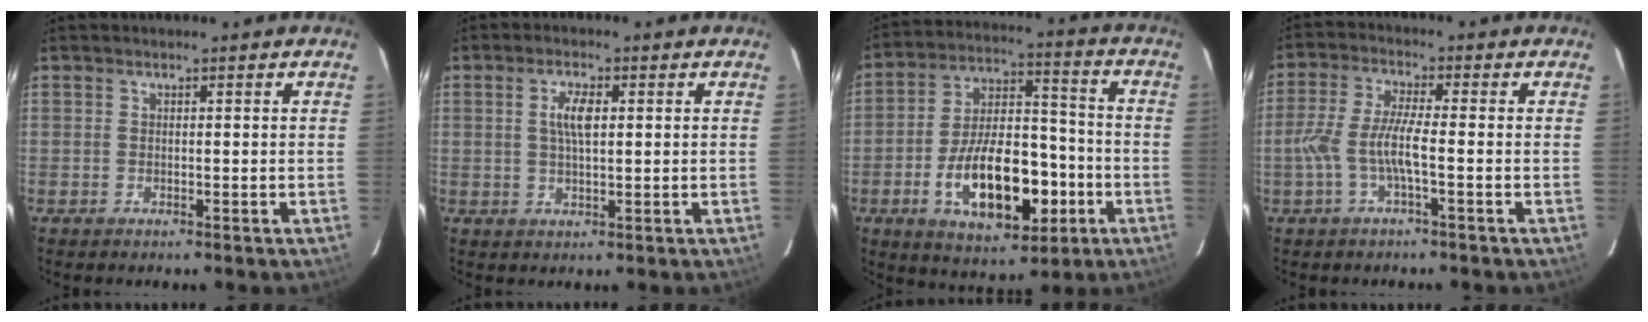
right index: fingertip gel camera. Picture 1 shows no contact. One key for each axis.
{"total": 4.2, "fx": 0.9, "fy": 1.5, "fz": 3.8, "tx": -0.071, "ty": 0.005, "tz": 0.017}
{"total": 18.0, "fx": -6.2, "fy": 8.8, "fz": 14.5, "tx": -0.268, "ty": 0.010, "tz": -0.085}
{"total": 6.9, "fx": -2.1, "fy": 0.7, "fz": 6.6, "tx": -0.143, "ty": 0.002, "tz": -0.038}